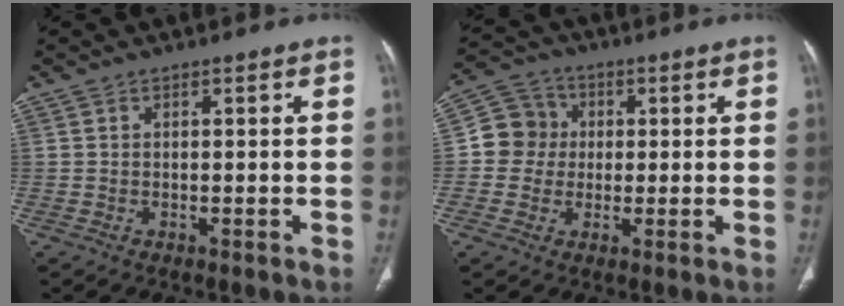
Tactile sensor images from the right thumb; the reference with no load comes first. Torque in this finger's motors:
{"motor_torque": [0.58, 1.23, 0.10, -0.55, -0.04]}